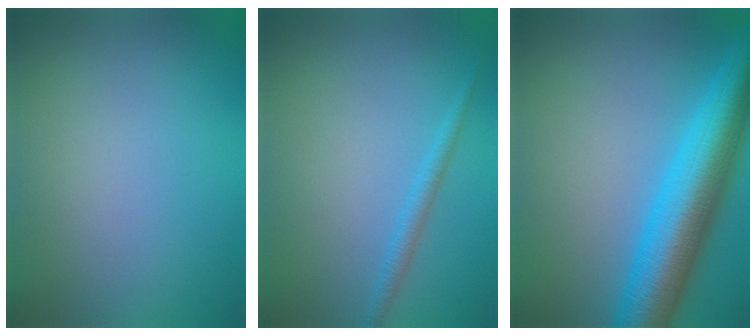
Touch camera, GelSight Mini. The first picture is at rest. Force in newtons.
{"total": 1.3, "press": 1.3, "slide": 0.1}
{"total": 9.7, "press": 9.7, "slide": 0.3}